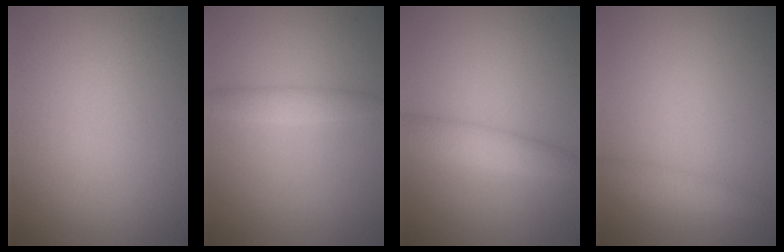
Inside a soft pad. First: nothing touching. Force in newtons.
{"total": 1.8, "press": 1.8, "slide": 0.1}
{"total": 2.7, "press": 2.7, "slide": 0.1}
{"total": 1.7, "press": 1.7, "slide": 0.1}